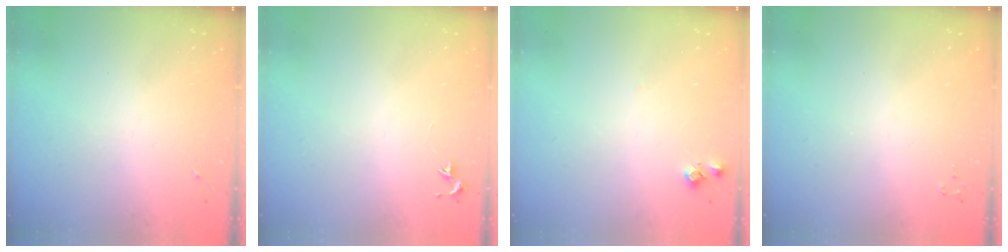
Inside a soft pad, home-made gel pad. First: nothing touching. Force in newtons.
{"total": 0.8, "press": 0.7, "slide": 0.3}
{"total": 6.6, "press": 6.6, "slide": 0.6}
{"total": 2.0, "press": 2.0, "slide": 0.3}